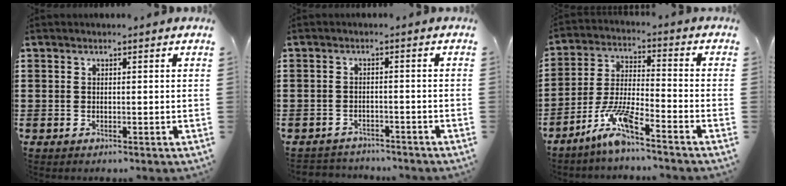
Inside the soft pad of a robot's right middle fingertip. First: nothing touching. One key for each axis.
{"total": 2.2, "fx": -2.2, "fy": 0.4, "fz": -0.1, "tx": -0.005, "ty": -0.002, "tz": -0.048}
{"total": 8.0, "fx": -6.1, "fy": 0.6, "fz": 5.1, "tx": -0.117, "ty": -0.014, "tz": -0.118}